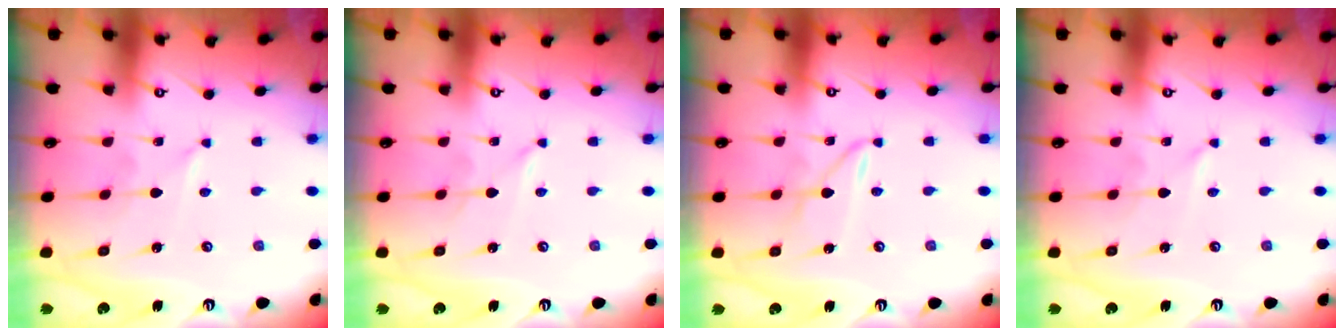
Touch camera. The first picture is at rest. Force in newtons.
{"total": 0.0}
{"total": 2.6, "press": 2.6, "slide": 0.2}
{"total": 0.0}